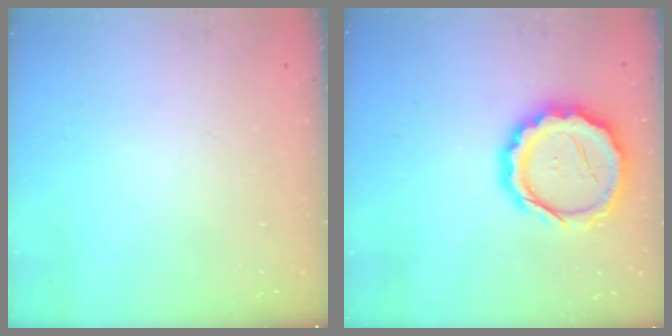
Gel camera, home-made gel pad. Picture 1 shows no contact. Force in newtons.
{"total": 16.6, "press": 16.3, "slide": 3.3}